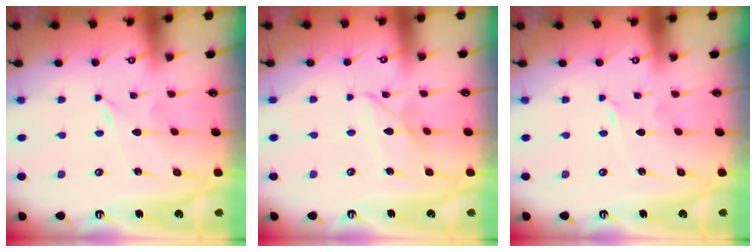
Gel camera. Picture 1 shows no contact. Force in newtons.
{"total": 7.1, "press": 7.1, "slide": 0.6}
{"total": 0.0}